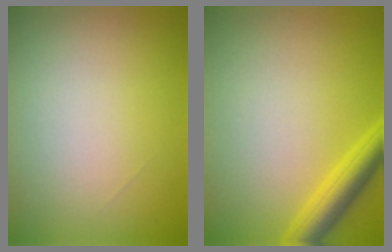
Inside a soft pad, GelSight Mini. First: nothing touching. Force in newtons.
{"total": 3.5, "press": 3.5, "slide": 0.3}